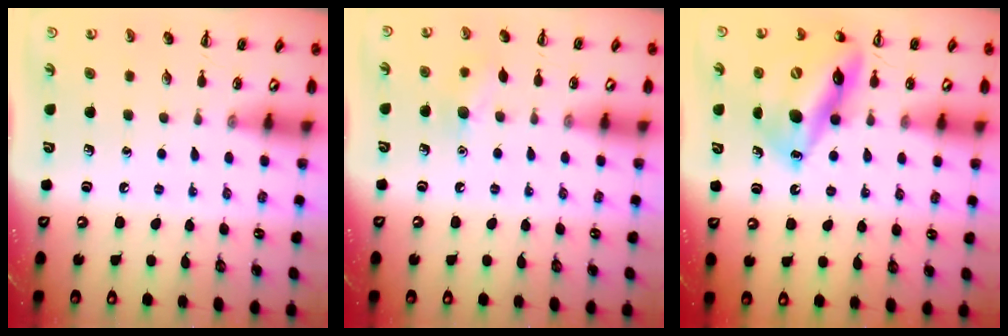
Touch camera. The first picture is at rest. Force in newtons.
{"total": 6.7, "press": 6.6, "slide": 1.4}
{"total": 16.3, "press": 15.8, "slide": 3.9}